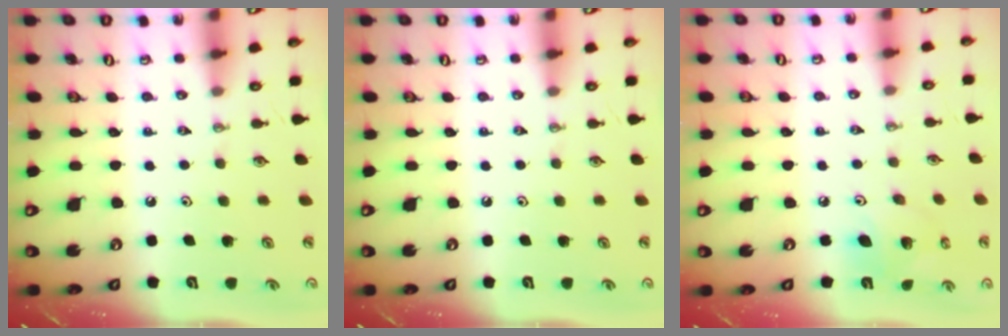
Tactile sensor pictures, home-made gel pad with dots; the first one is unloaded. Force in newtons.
{"total": 0.0}
{"total": 9.0, "press": 8.8, "slide": 1.8}